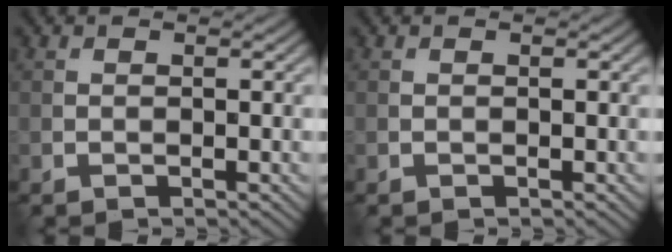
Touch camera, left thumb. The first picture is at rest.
{"total": 0.0}